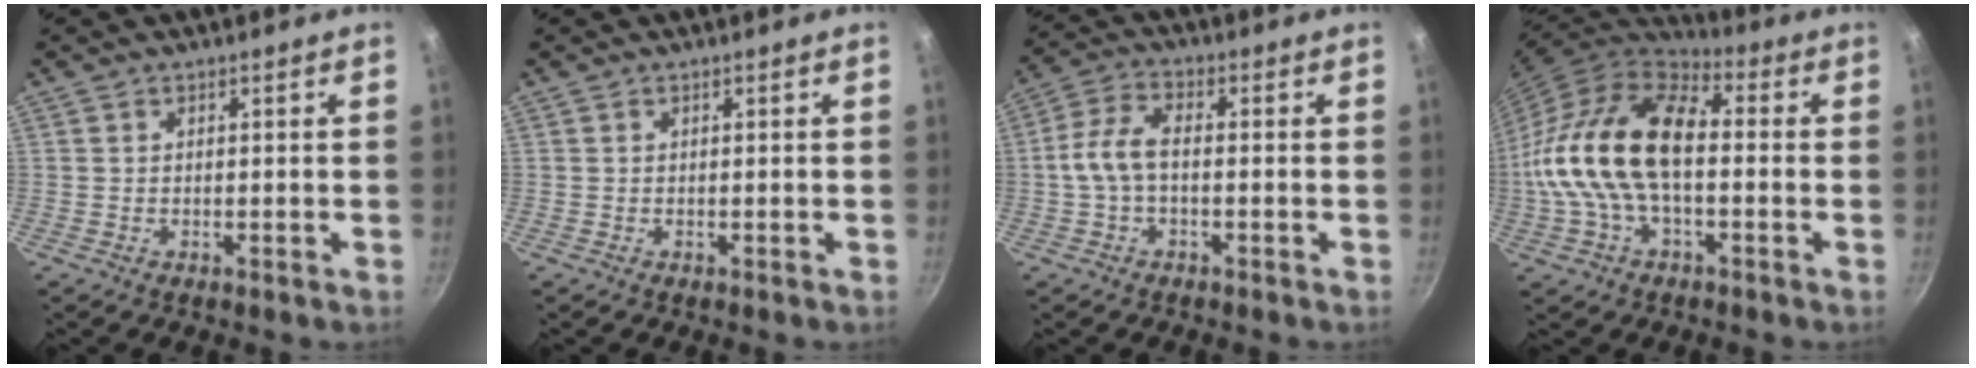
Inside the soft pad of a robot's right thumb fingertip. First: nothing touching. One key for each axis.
{"total": 0.0}
{"total": 6.6, "fx": -0.8, "fy": 3.6, "fz": 5.5, "tx": -0.115, "ty": 0.030, "tz": -0.025}
{"total": 20.6, "fx": -0.9, "fy": 11.7, "fz": 16.9, "tx": -0.315, "ty": 0.035, "tz": -0.032}